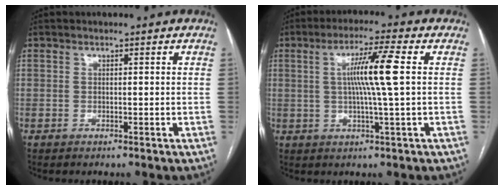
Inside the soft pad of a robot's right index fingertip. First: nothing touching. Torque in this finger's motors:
{"motor_torque": [1.18, 0.21, 0.28, 0.13]}